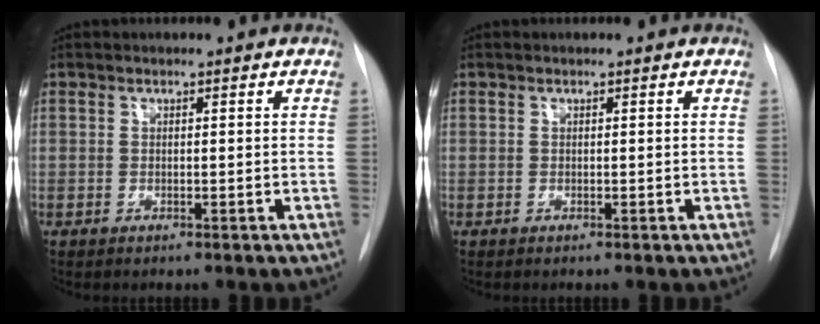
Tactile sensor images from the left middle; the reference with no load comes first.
{"total": 0.0}